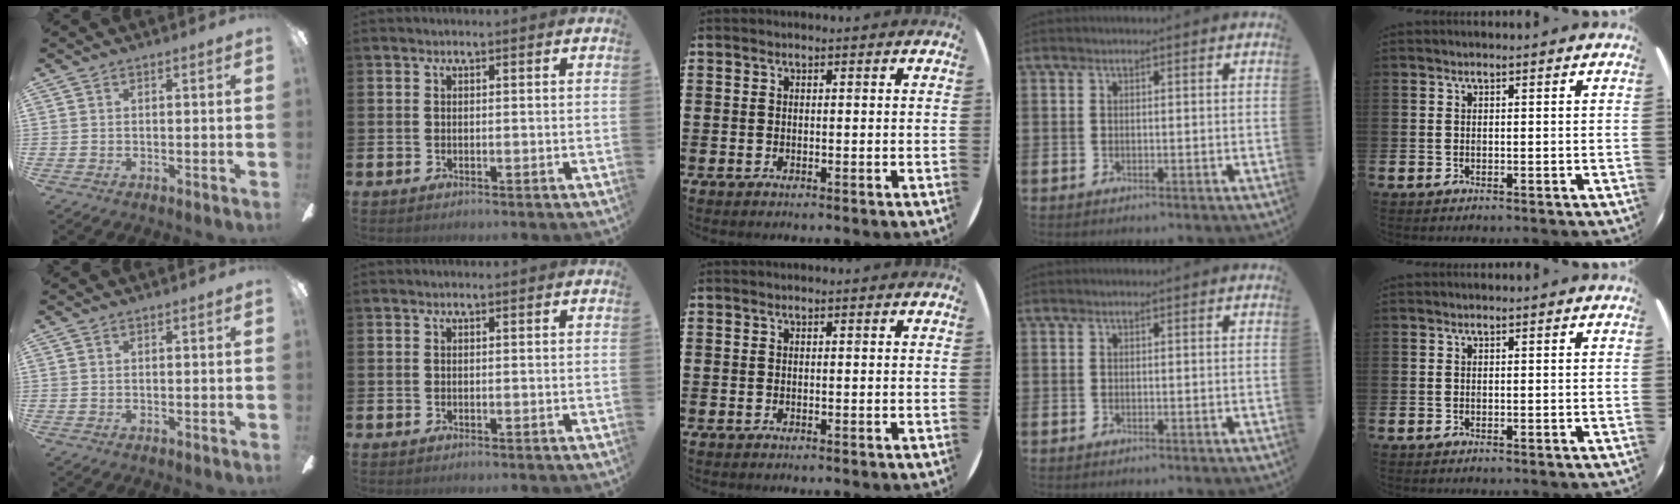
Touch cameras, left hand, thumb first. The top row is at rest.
{}